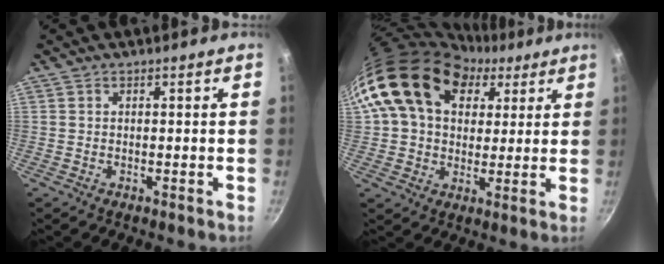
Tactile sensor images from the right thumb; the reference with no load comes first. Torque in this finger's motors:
{"motor_torque": [-1.88, 3.14, 1.75, -0.09, 0.75]}